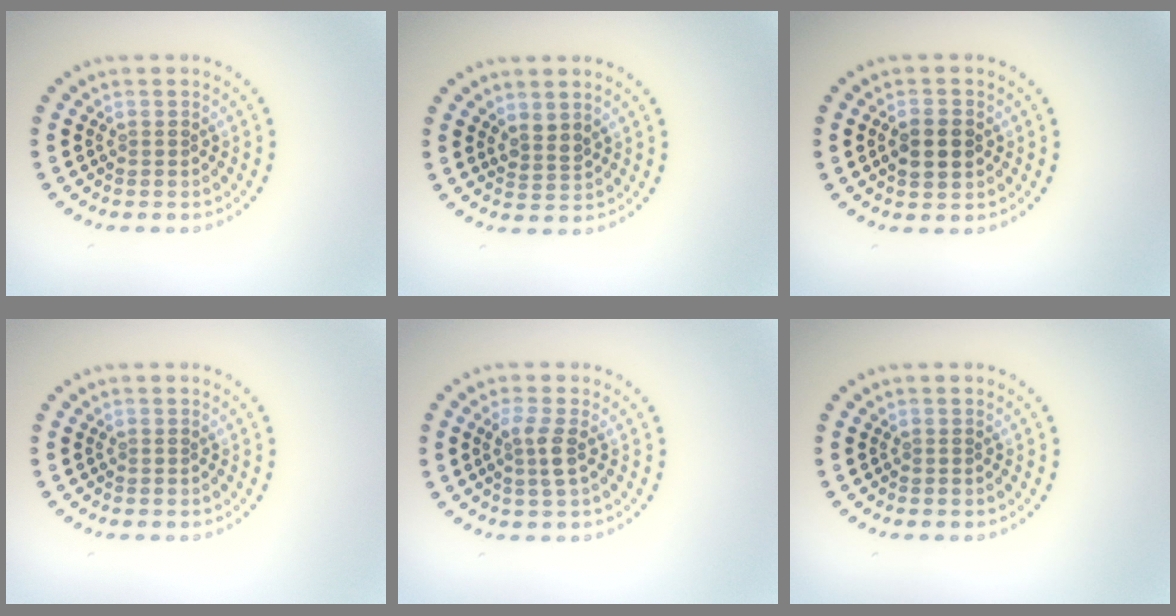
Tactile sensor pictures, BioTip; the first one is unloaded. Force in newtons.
{"total": 1.5, "press": 1.2, "slide": 0.8}
{"total": 2.9, "press": 2.9, "slide": 0.2}
{"total": 0.0}
{"total": 2.0, "press": 1.7, "slide": 1.0}
{"total": 0.0}